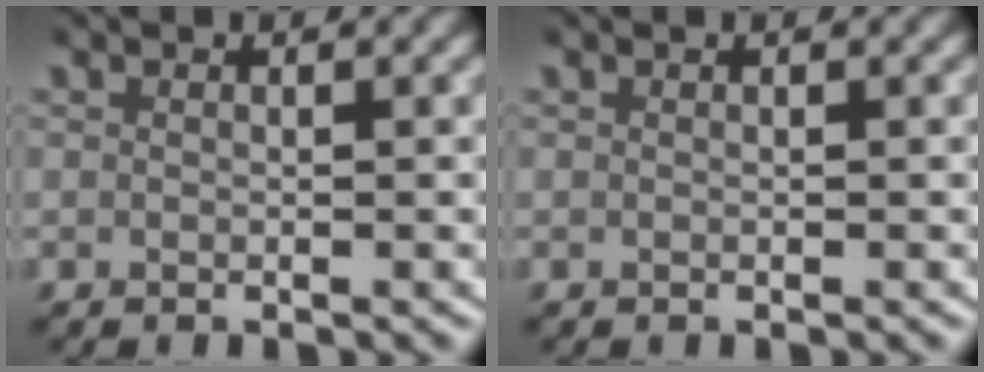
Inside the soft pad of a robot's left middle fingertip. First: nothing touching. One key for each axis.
{"total": 0.0}